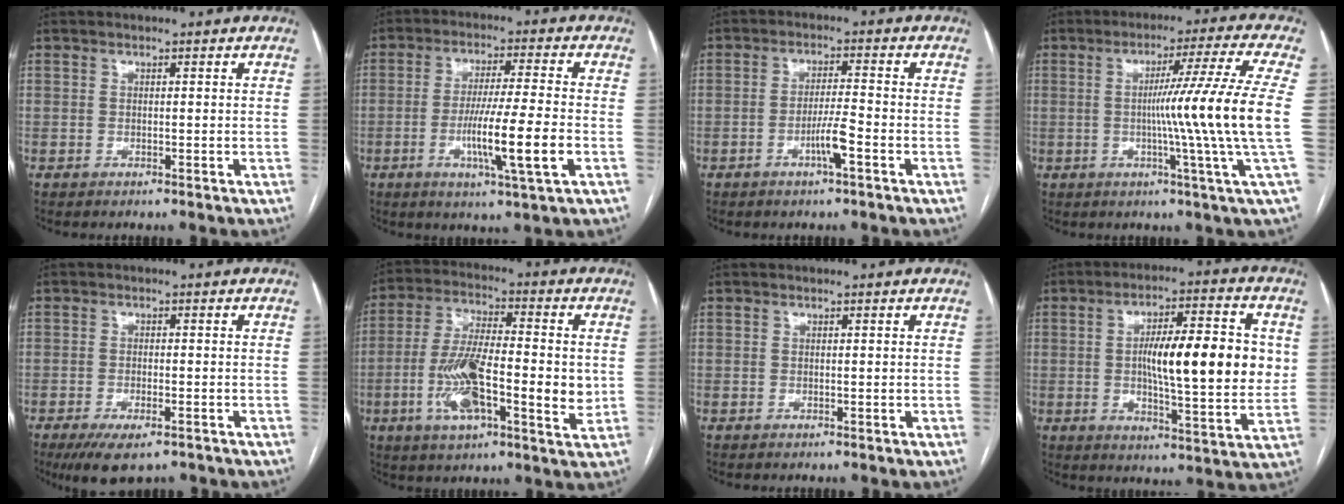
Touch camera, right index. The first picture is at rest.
{"total": 10.9, "force": [-3.1, -0.5, 10.4], "torque": [-0.189, -0.015, -0.058]}
{"total": 4.4, "force": [-2.1, -0.1, 3.9], "torque": [-0.073, -0.004, -0.040]}
{"total": 13.9, "force": [-0.8, -3.6, 13.4], "torque": [-0.203, -0.014, -0.014]}
{"total": 6.8, "force": [-4.8, 2.2, 4.4], "torque": [-0.071, -0.011, -0.075]}
{"total": 14.8, "force": [-2.4, 4.2, 14.0], "torque": [-0.262, 0.002, -0.047]}
{"total": 0.0}
{"total": 16.3, "force": [1.6, 3.3, 15.9], "torque": [-0.243, 0.013, 0.022]}